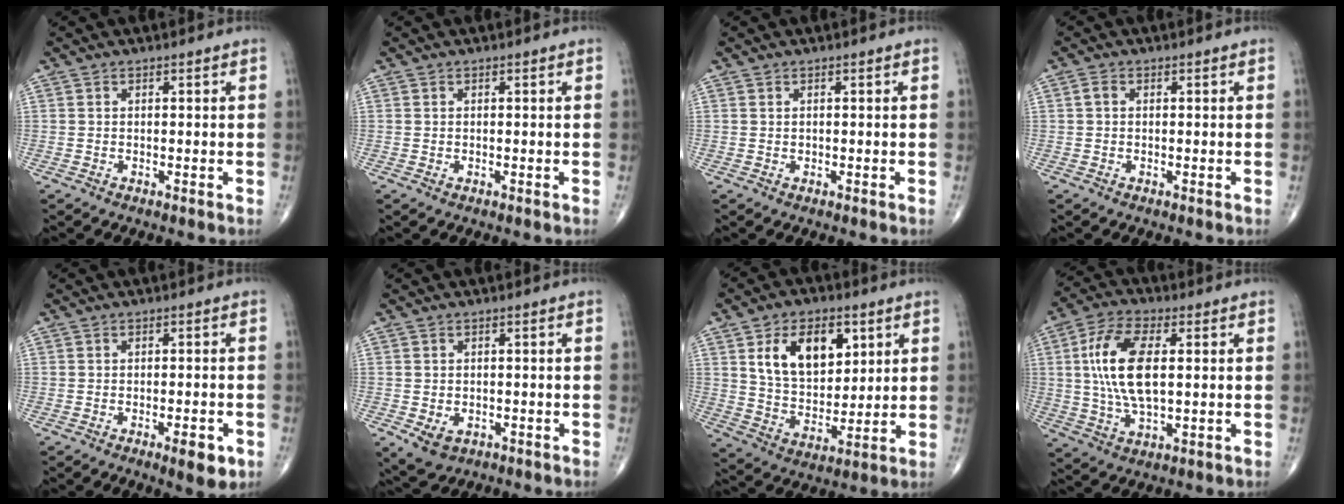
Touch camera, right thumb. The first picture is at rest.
{"total": 0.0}
{"total": 0.0}
{"total": 1.3, "force": [0.1, 1.0, 0.8], "torque": [-0.014, 0.004, 0.001]}
{"total": 5.0, "force": [-2.3, 1.6, 4.2], "torque": [-0.049, 0.001, -0.027]}
{"total": 4.3, "force": [-1.5, 3.2, 2.5], "torque": [-0.037, 0.000, -0.012]}
{"total": 14.8, "force": [5.7, 9.1, 10.2], "torque": [-0.130, -0.027, 0.110]}
{"total": 13.8, "force": [1.8, 6.3, 12.1], "torque": [-0.242, 0.002, 0.033]}